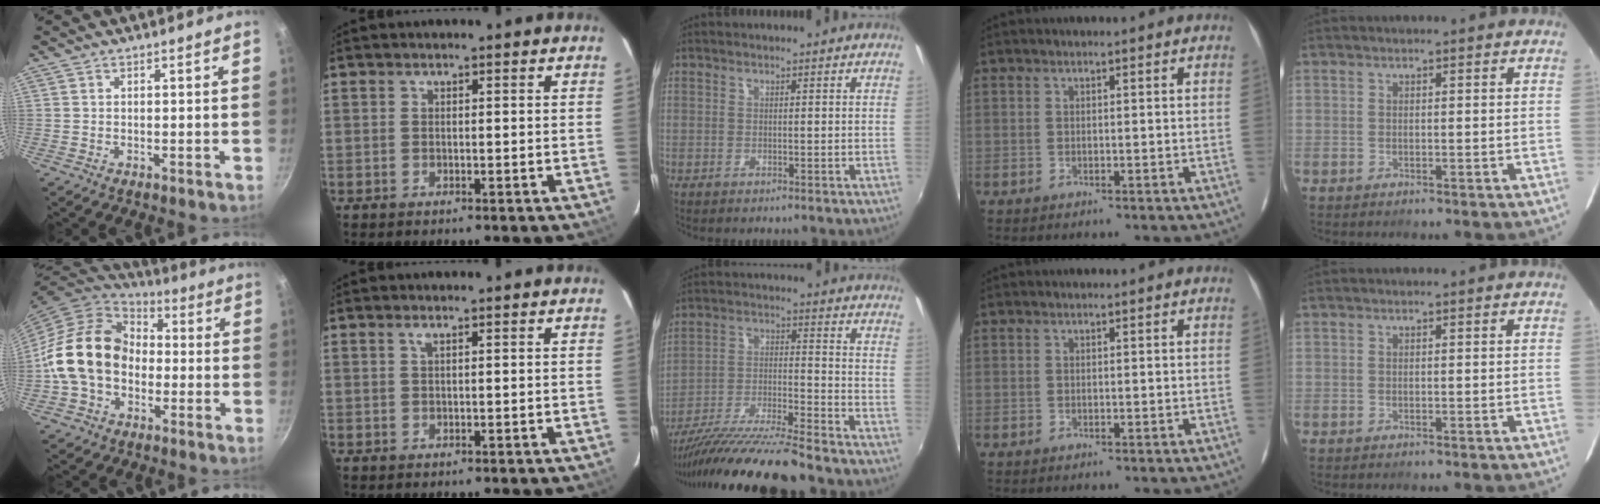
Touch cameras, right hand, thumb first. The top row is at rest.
{"thumb": {"total": 17.5, "force": [-1.7, 13.5, 10.9], "torque": [-0.166, 0.044, -0.041]}, "index": {"total": 0.7, "force": [0.4, -0.1, 0.6], "torque": [-0.011, 0.003, 0.006]}, "middle": {"total": 16.8, "force": [-14.6, -0.1, 8.4], "torque": [-0.165, -0.039, -0.254]}}